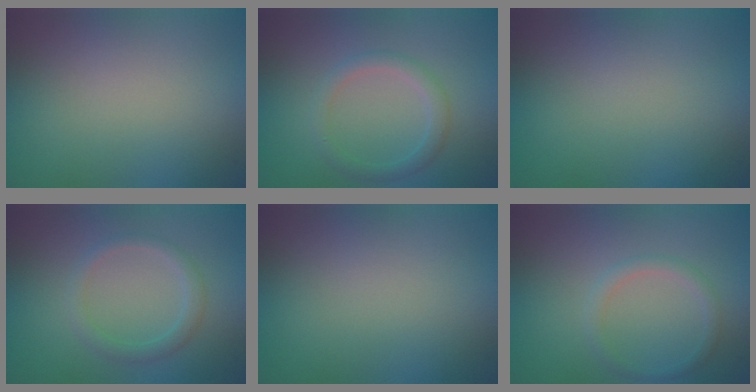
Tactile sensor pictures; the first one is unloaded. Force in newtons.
{"total": 2.0, "press": 2.0, "slide": 0.1}
{"total": 0.0}
{"total": 1.9, "press": 1.9, "slide": 0.2}
{"total": 0.0}
{"total": 1.5, "press": 1.5, "slide": 0.1}